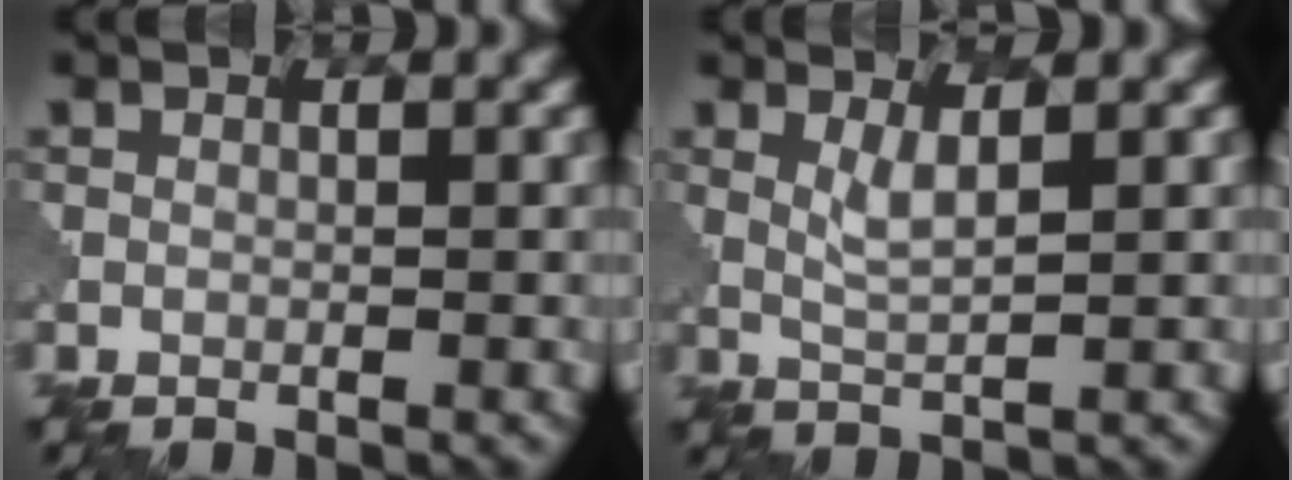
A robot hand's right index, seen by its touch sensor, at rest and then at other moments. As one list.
[{"total": 1.9, "force": [1.1, 0.4, 1.6], "torque": [-0.036, -0.008, 0.027]}]